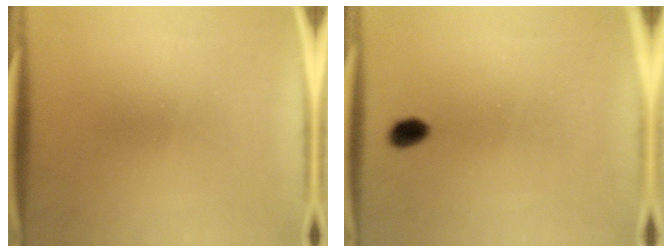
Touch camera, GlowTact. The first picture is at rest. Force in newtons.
{"total": 2.7}